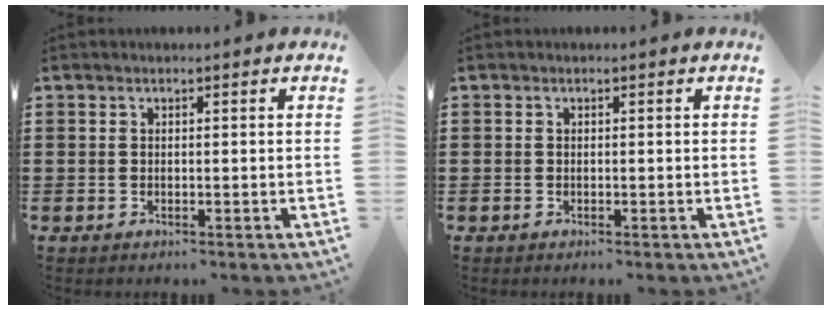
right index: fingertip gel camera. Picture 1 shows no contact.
{"total": 0.0}